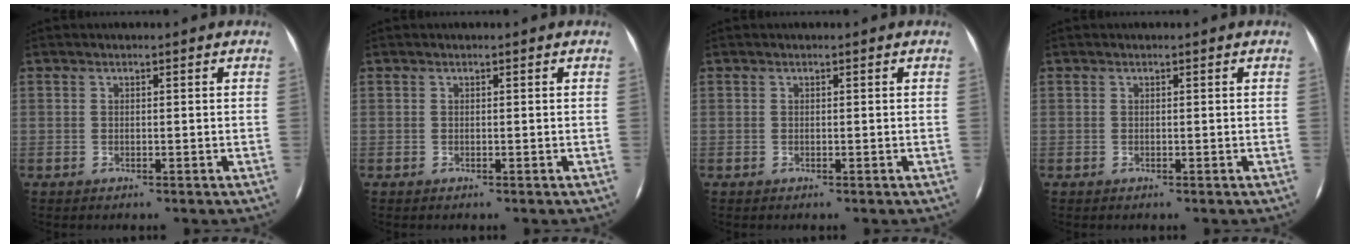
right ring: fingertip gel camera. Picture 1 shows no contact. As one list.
[{"total": 0.0}, {"total": 0.0}, {"total": 0.0}]